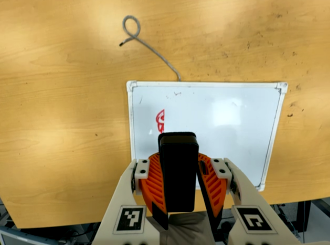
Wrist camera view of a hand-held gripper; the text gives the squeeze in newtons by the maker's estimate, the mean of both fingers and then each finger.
{"total": 11.3, "left": 10.1, "right": 12.4}